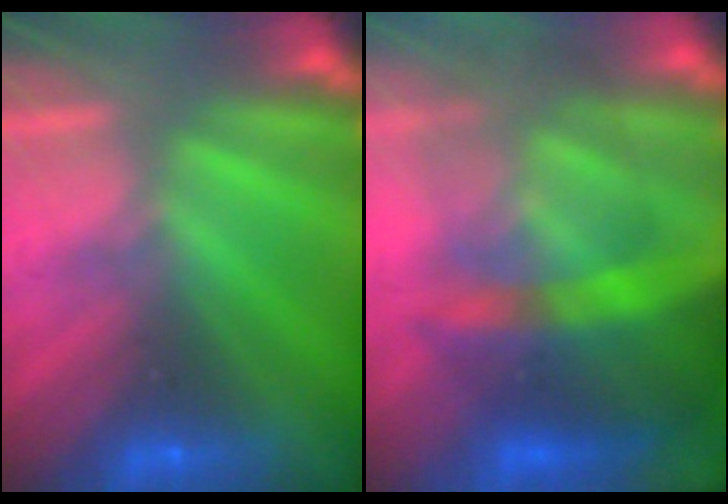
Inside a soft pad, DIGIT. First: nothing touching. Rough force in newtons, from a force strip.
{"total": 9.1}